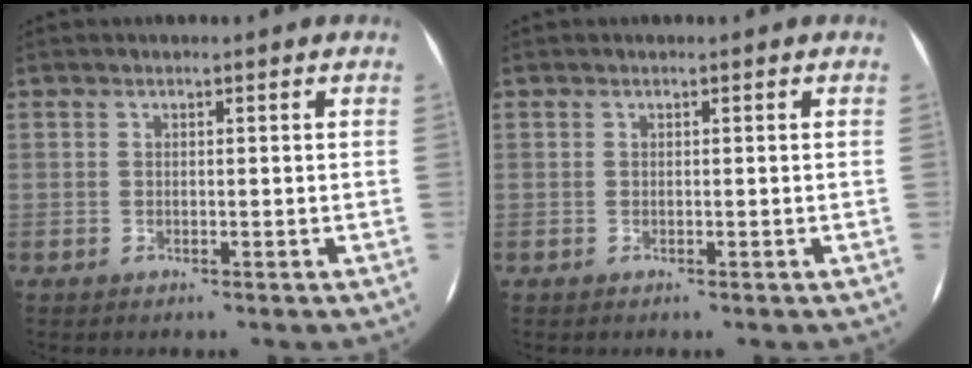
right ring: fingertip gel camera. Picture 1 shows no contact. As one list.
[{"total": 0.0}]